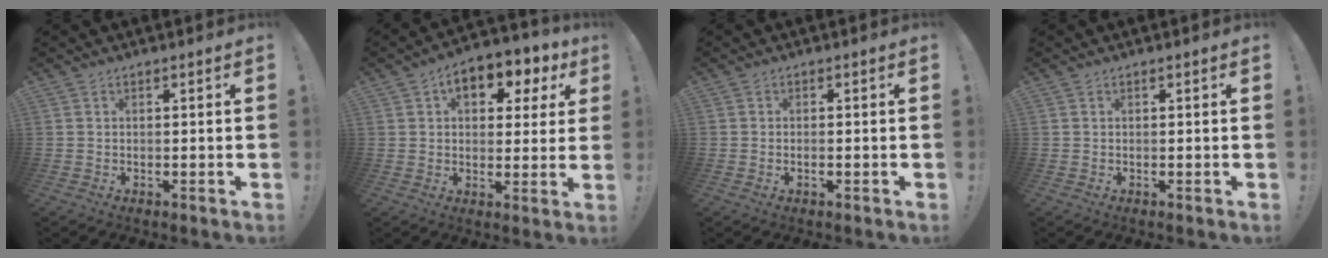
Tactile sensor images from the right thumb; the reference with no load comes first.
{"total": 9.6, "force": [4.2, 5.6, 6.5], "torque": [-0.092, -0.017, 0.075]}
{"total": 0.8, "force": [-0.5, 0.2, 0.7], "torque": [-0.013, 0.001, -0.009]}
{"total": 0.0}